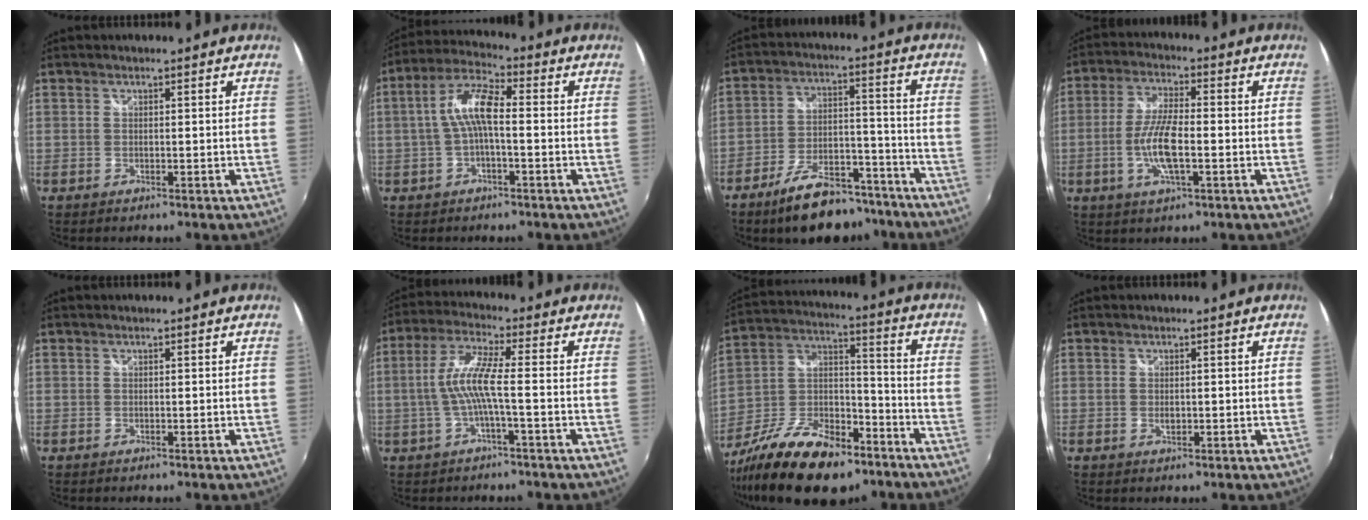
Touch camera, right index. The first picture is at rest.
{"total": 7.6, "force": [-0.7, 2.1, 7.3], "torque": [-0.157, 0.019, -0.015]}
{"total": 16.6, "force": [-13.1, 6.8, 7.7], "torque": [-0.143, 0.020, -0.186]}
{"total": 8.8, "force": [-2.2, 2.3, 8.2], "torque": [-0.168, -0.003, -0.045]}
{"total": 0.0}
{"total": 7.3, "force": [-1.5, 0.0, 7.1], "torque": [-0.158, 0.004, -0.024]}
{"total": 21.0, "force": [-13.5, 9.4, 13.1], "torque": [-0.265, -0.014, -0.228]}
{"total": 1.0, "force": [-0.1, 0.7, 0.7], "torque": [-0.013, -0.002, -0.002]}